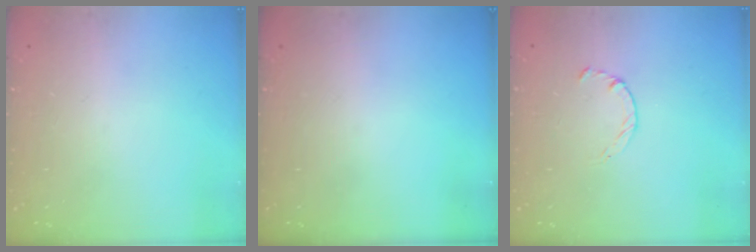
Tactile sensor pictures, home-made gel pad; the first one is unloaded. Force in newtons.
{"total": 0.0}
{"total": 1.8, "press": 1.7, "slide": 0.3}